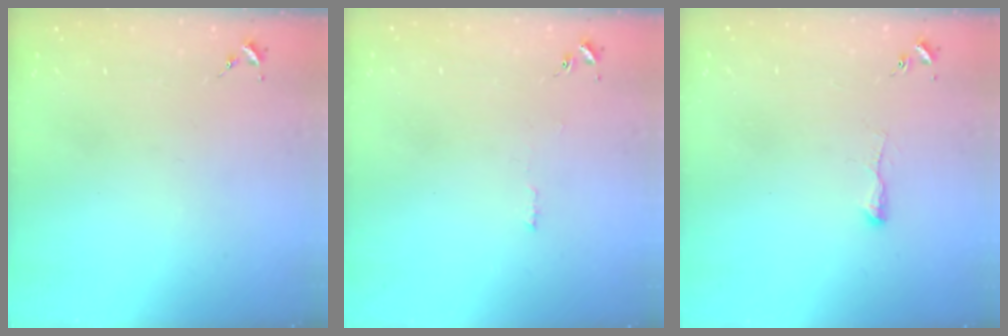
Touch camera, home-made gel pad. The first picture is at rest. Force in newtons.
{"total": 3.8, "press": 3.8, "slide": 0.5}
{"total": 4.6, "press": 4.6, "slide": 0.5}